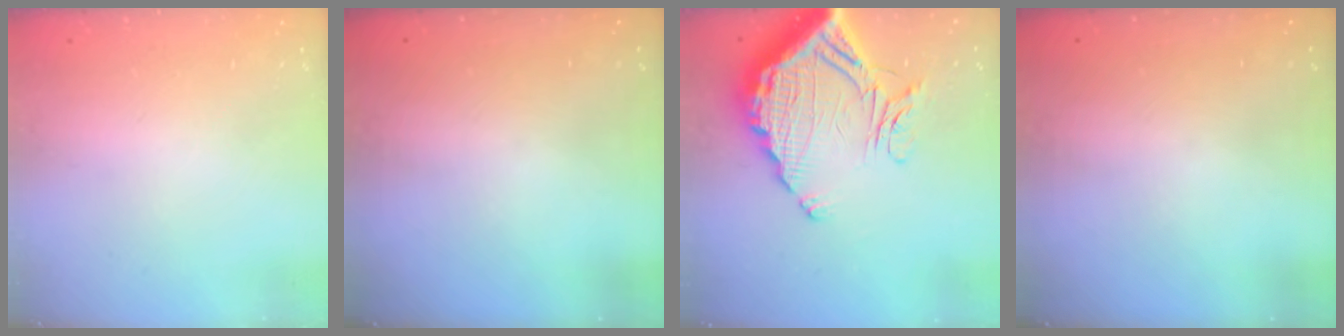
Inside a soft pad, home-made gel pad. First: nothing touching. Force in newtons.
{"total": 2.9, "press": 2.9, "slide": 0.3}
{"total": 17.9, "press": 17.8, "slide": 1.7}
{"total": 2.9, "press": 2.9, "slide": 0.3}